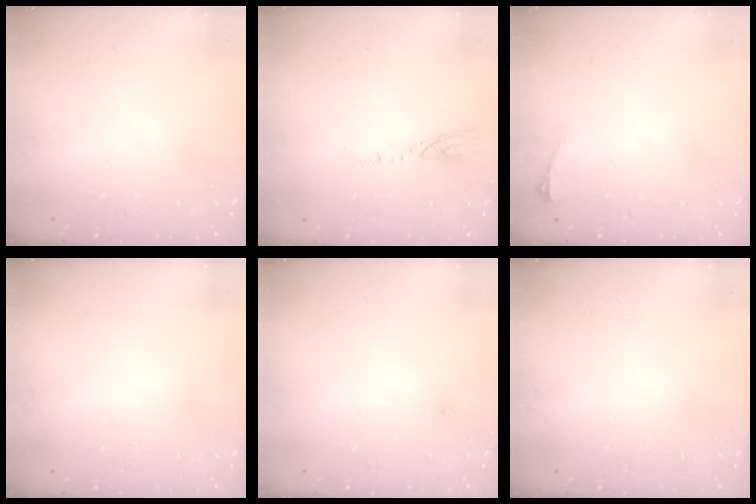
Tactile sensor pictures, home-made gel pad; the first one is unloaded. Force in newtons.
{"total": 3.9, "press": 3.9, "slide": 0.4}
{"total": 2.9, "press": 2.6, "slide": 1.5}
{"total": 0.0}
{"total": 12.5, "press": 4.6, "slide": 11.7}
{"total": 0.0}